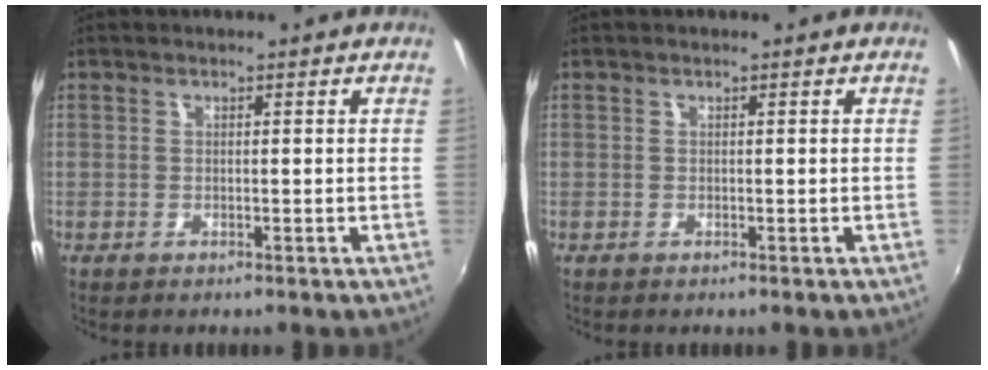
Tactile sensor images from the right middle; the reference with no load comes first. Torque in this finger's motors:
{"motor_torque": [-0.01, 0.00, -0.03, 0.00]}